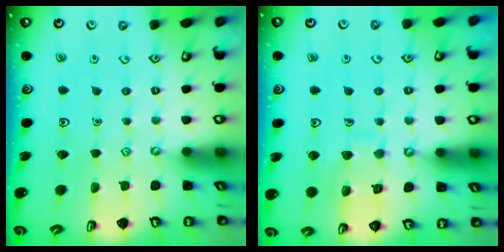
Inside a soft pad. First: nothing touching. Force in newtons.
{"total": 9.6, "press": 9.6, "slide": 0.9}